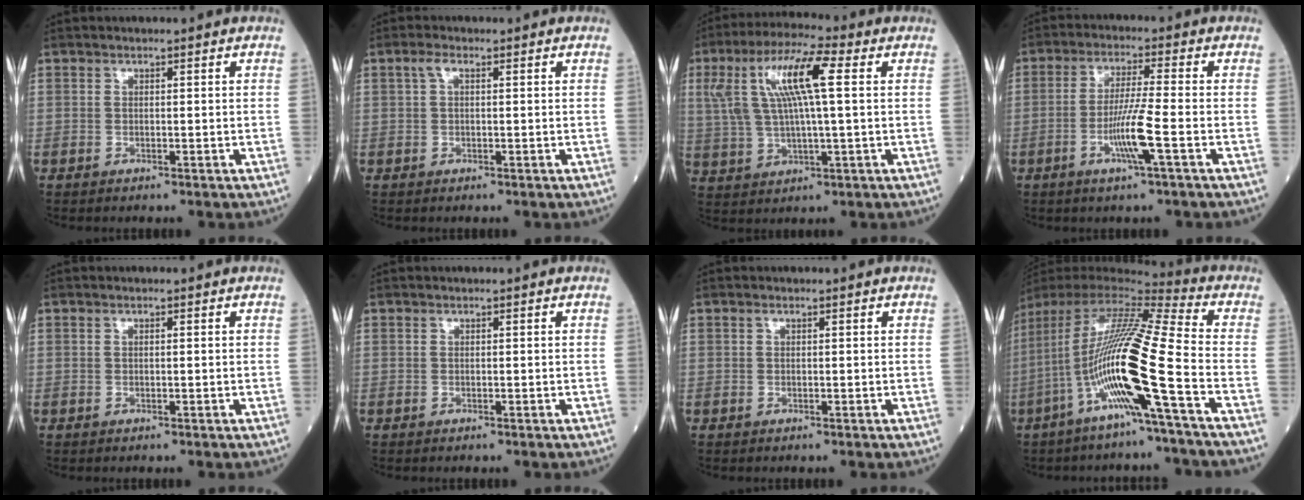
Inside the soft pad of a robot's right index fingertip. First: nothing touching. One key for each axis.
{"total": 1.5, "fx": 0.6, "fy": 0.6, "fz": 1.3, "tx": -0.030, "ty": 0.016, "tz": 0.012}
{"total": 12.4, "fx": 3.4, "fy": 2.1, "fz": 11.8, "tx": -0.246, "ty": 0.028, "tz": 0.061}
{"total": 7.2, "fx": -2.4, "fy": -0.7, "fz": 6.7, "tx": -0.131, "ty": -0.007, "tz": -0.049}
{"total": 0.0}
{"total": 0.0}
{"total": 0.0}
{"total": 18.6, "fx": -5.6, "fy": -0.6, "fz": 17.8, "tx": -0.357, "ty": -0.010, "tz": -0.121}